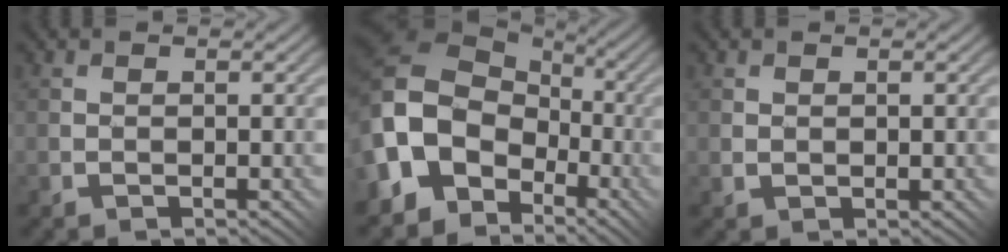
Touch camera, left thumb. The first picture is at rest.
{"total": 13.1, "force": [-3.0, 10.5, 7.2], "torque": [-0.182, -0.005, -0.072]}
{"total": 0.7, "force": [0.4, 0.5, 0.3], "torque": [-0.010, -0.003, 0.011]}